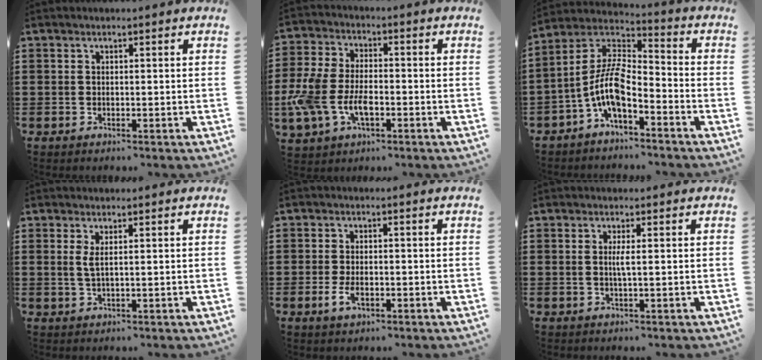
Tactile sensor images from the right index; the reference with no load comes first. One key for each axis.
{"total": 8.0, "fx": -2.8, "fy": 4.4, "fz": 6.0, "tx": -0.160, "ty": -0.005, "tz": -0.062}
{"total": 8.7, "fx": -4.3, "fy": 3.1, "fz": 6.9, "tx": -0.179, "ty": -0.025, "tz": -0.096}
{"total": 1.8, "fx": 0.5, "fy": 0.2, "fz": 1.7, "tx": -0.035, "ty": 0.001, "tz": 0.008}
{"total": 2.6, "fx": -1.0, "fy": 1.4, "fz": 2.0, "tx": -0.045, "ty": -0.005, "tz": -0.019}
{"total": 1.9, "fx": 0.0, "fy": -0.1, "fz": 1.8, "tx": -0.035, "ty": -0.005, "tz": -0.001}